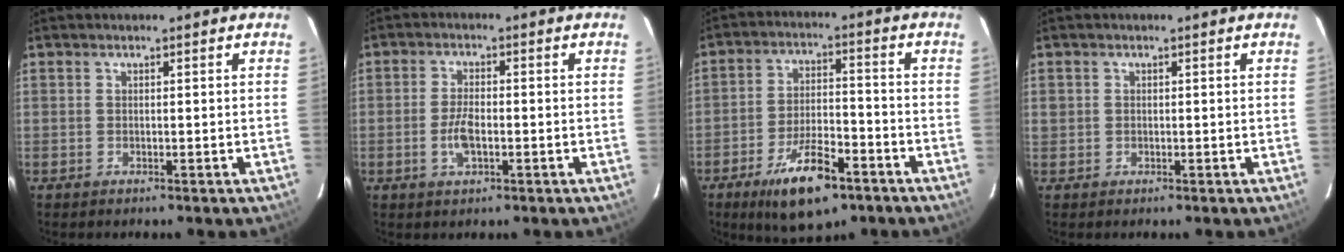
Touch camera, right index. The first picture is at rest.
{"total": 4.3, "force": [-1.2, 1.9, 3.6], "torque": [-0.074, 0.001, -0.020]}
{"total": 13.1, "force": [-8.1, 4.8, 9.1], "torque": [-0.178, -0.006, -0.133]}
{"total": 1.1, "force": [0.0, 1.1, 0.2], "torque": [-0.001, 0.001, 0.000]}